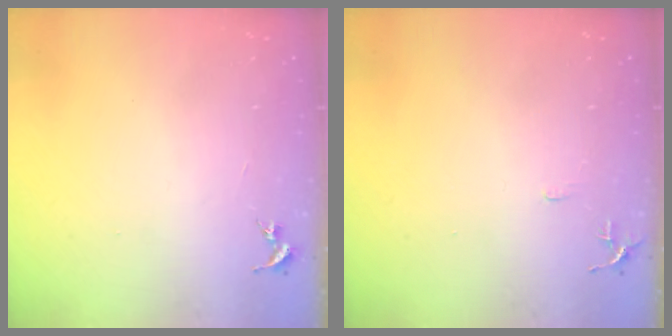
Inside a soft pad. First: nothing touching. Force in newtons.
{"total": 5.3, "press": 5.2, "slide": 0.6}